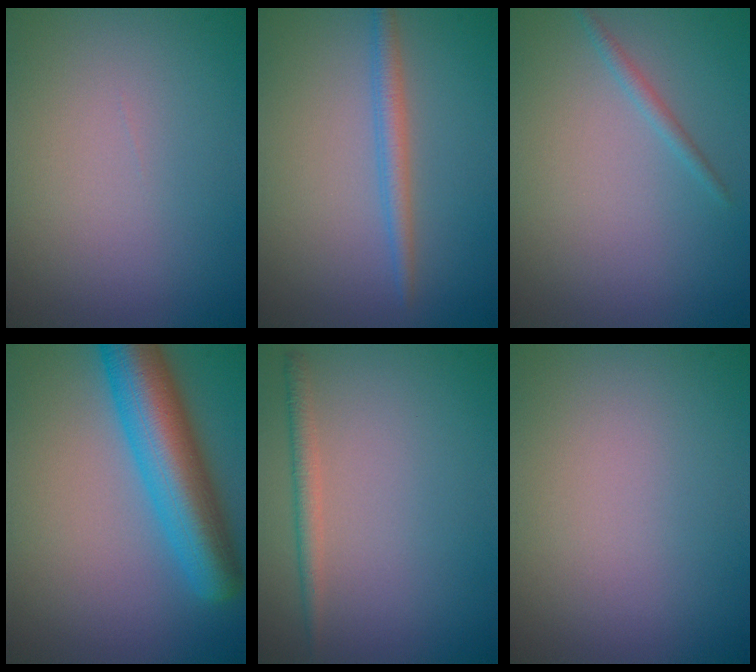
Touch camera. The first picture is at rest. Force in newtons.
{"total": 2.1, "press": 2.1, "slide": 0.0}
{"total": 1.0, "press": 1.0, "slide": 0.0}
{"total": 8.7, "press": 8.7, "slide": 0.2}
{"total": 1.6, "press": 1.6, "slide": 0.0}
{"total": 0.0}